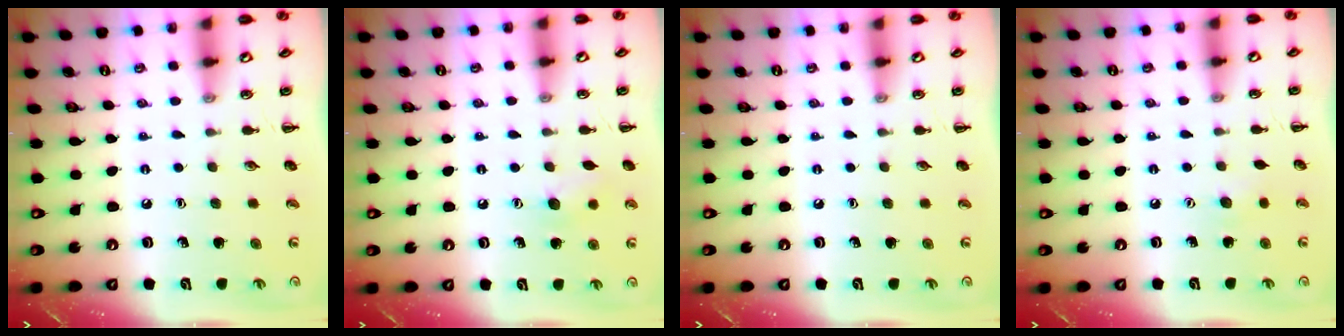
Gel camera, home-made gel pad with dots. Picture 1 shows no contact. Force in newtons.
{"total": 6.9, "press": 6.7, "slide": 1.7}
{"total": 0.0}
{"total": 2.9, "press": 2.8, "slide": 0.7}